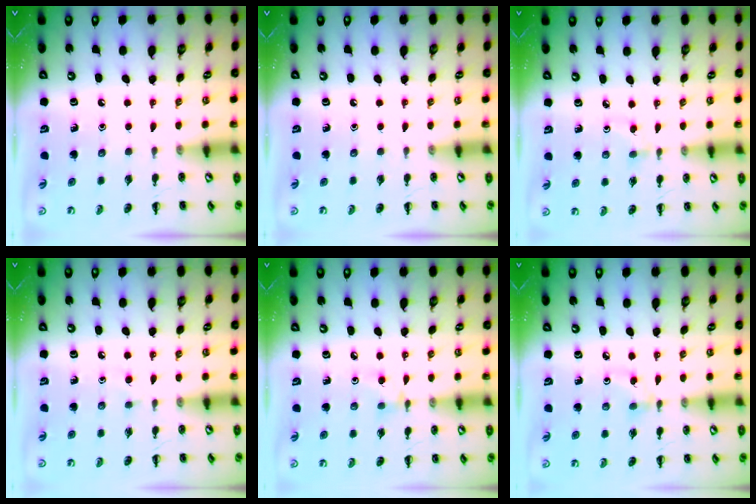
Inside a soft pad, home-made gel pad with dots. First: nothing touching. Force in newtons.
{"total": 0.0}
{"total": 2.6, "press": 2.4, "slide": 1.1}
{"total": 1.7, "press": 1.5, "slide": 0.9}
{"total": 3.4, "press": 3.3, "slide": 0.7}
{"total": 2.9, "press": 2.8, "slide": 0.8}